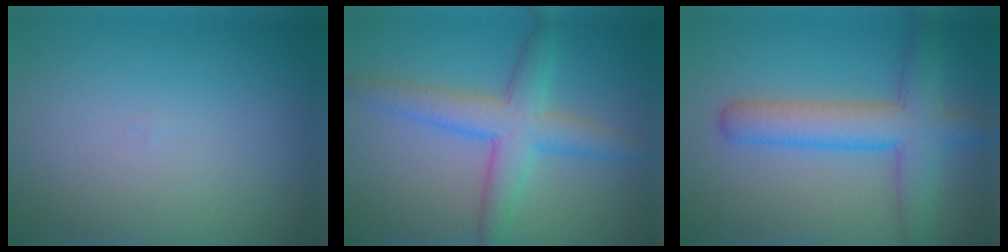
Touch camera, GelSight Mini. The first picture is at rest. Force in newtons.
{"total": 4.9, "press": 4.9, "slide": 0.1}
{"total": 4.6, "press": 4.5, "slide": 0.2}